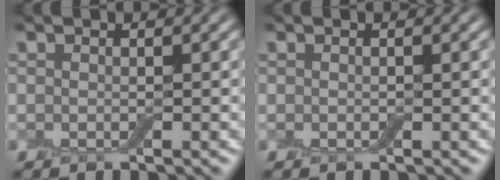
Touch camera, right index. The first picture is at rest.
{"total": 0.0}